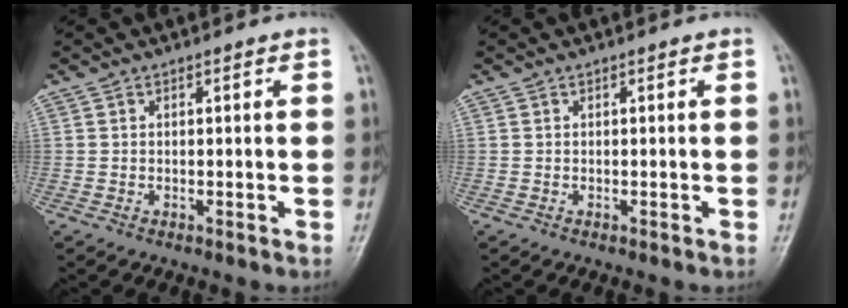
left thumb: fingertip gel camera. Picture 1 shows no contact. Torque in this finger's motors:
{"motor_torque": [-0.10, 0.10, -0.08, -0.08, 0.00]}